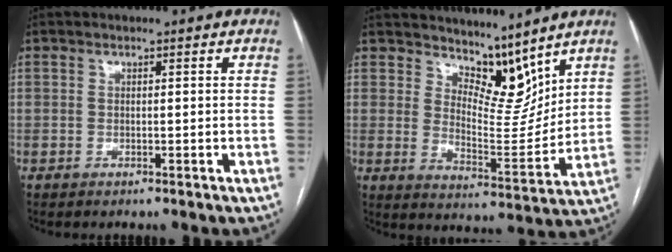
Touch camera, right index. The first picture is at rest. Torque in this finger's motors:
{"motor_torque": [-0.28, 0.38, 0.03, 0.00]}